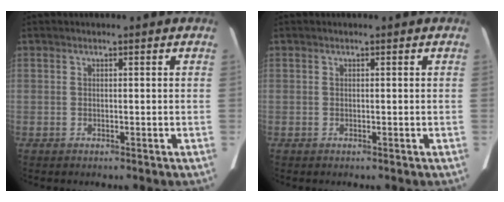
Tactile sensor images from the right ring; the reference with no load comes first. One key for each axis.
{"total": 0.0}